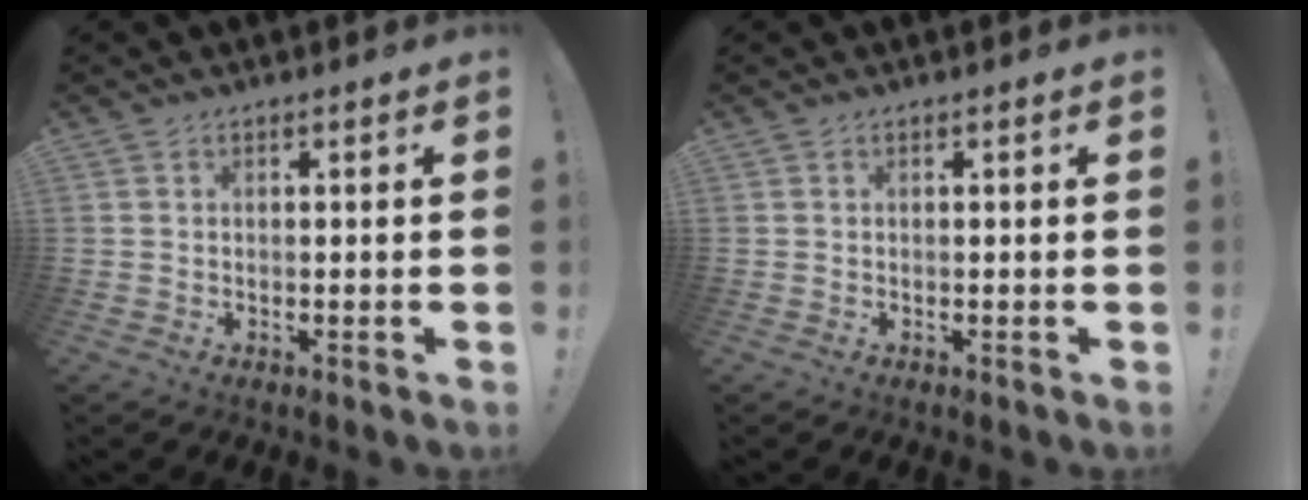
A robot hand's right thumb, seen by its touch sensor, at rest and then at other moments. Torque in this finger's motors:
{"motor_torque": [0.00, 0.00, 0.00, 0.00, 0.00]}